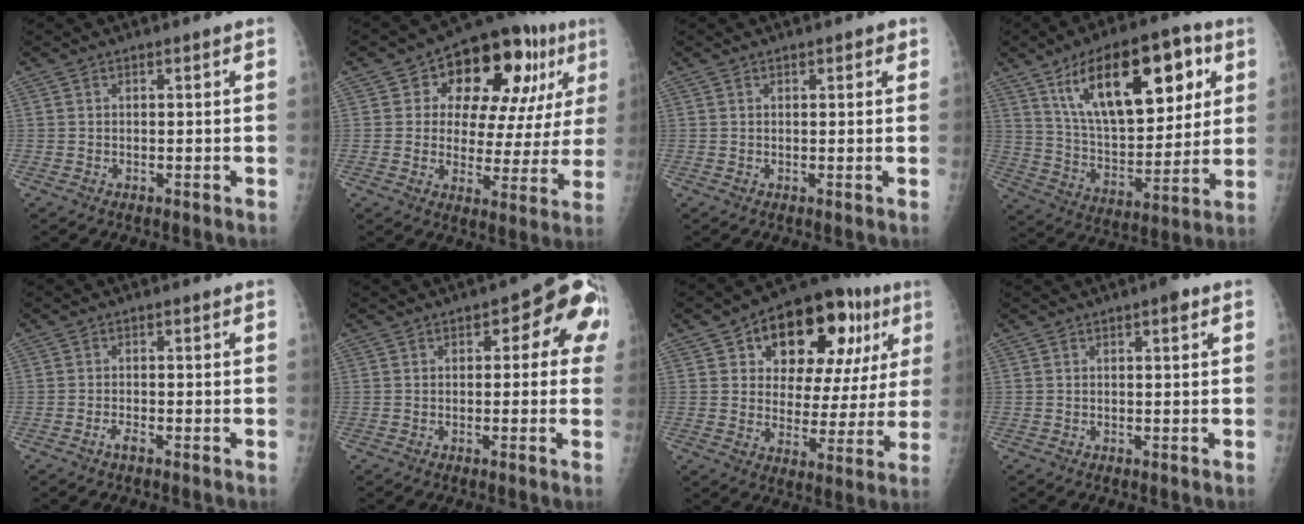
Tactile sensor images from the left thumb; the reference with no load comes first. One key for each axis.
{"total": 19.3, "fx": 8.0, "fy": 10.4, "fz": 14.1, "tx": -0.139, "ty": -0.003, "tz": 0.108}
{"total": 1.6, "fx": 0.8, "fy": 0.7, "fz": 1.2, "tx": -0.007, "ty": 0.000, "tz": 0.008}
{"total": 23.8, "fx": 10.3, "fy": 11.1, "fz": 18.4, "tx": -0.250, "ty": -0.025, "tz": 0.177}
{"total": 1.5, "fx": -1.0, "fy": 0.3, "fz": 1.0, "tx": -0.025, "ty": 0.003, "tz": -0.022}
{"total": 9.2, "fx": 1.9, "fy": 4.7, "fz": 7.6, "tx": -0.043, "ty": 0.020, "tz": 0.008}
{"total": 22.0, "fx": 9.2, "fy": 12.3, "fz": 15.7, "tx": -0.172, "ty": 0.005, "tz": 0.130}
{"total": 1.8, "fx": 0.9, "fy": 0.6, "fz": 1.5, "tx": -0.018, "ty": 0.001, "tz": 0.009}